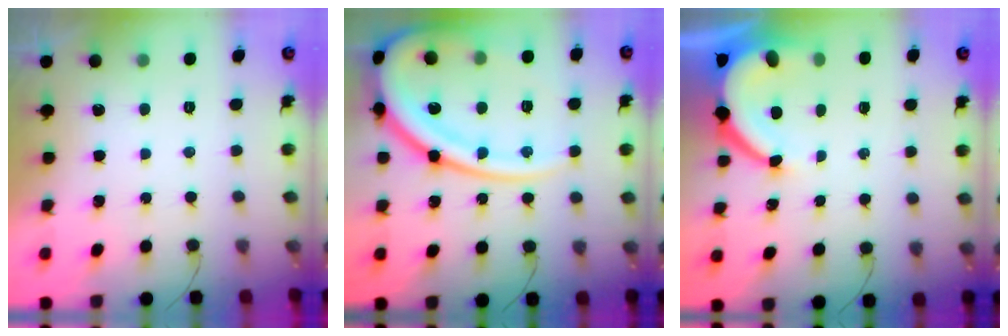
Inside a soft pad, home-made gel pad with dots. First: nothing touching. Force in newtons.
{"total": 25.0, "press": 24.9, "slide": 2.8}
{"total": 8.2, "press": 8.1, "slide": 1.0}